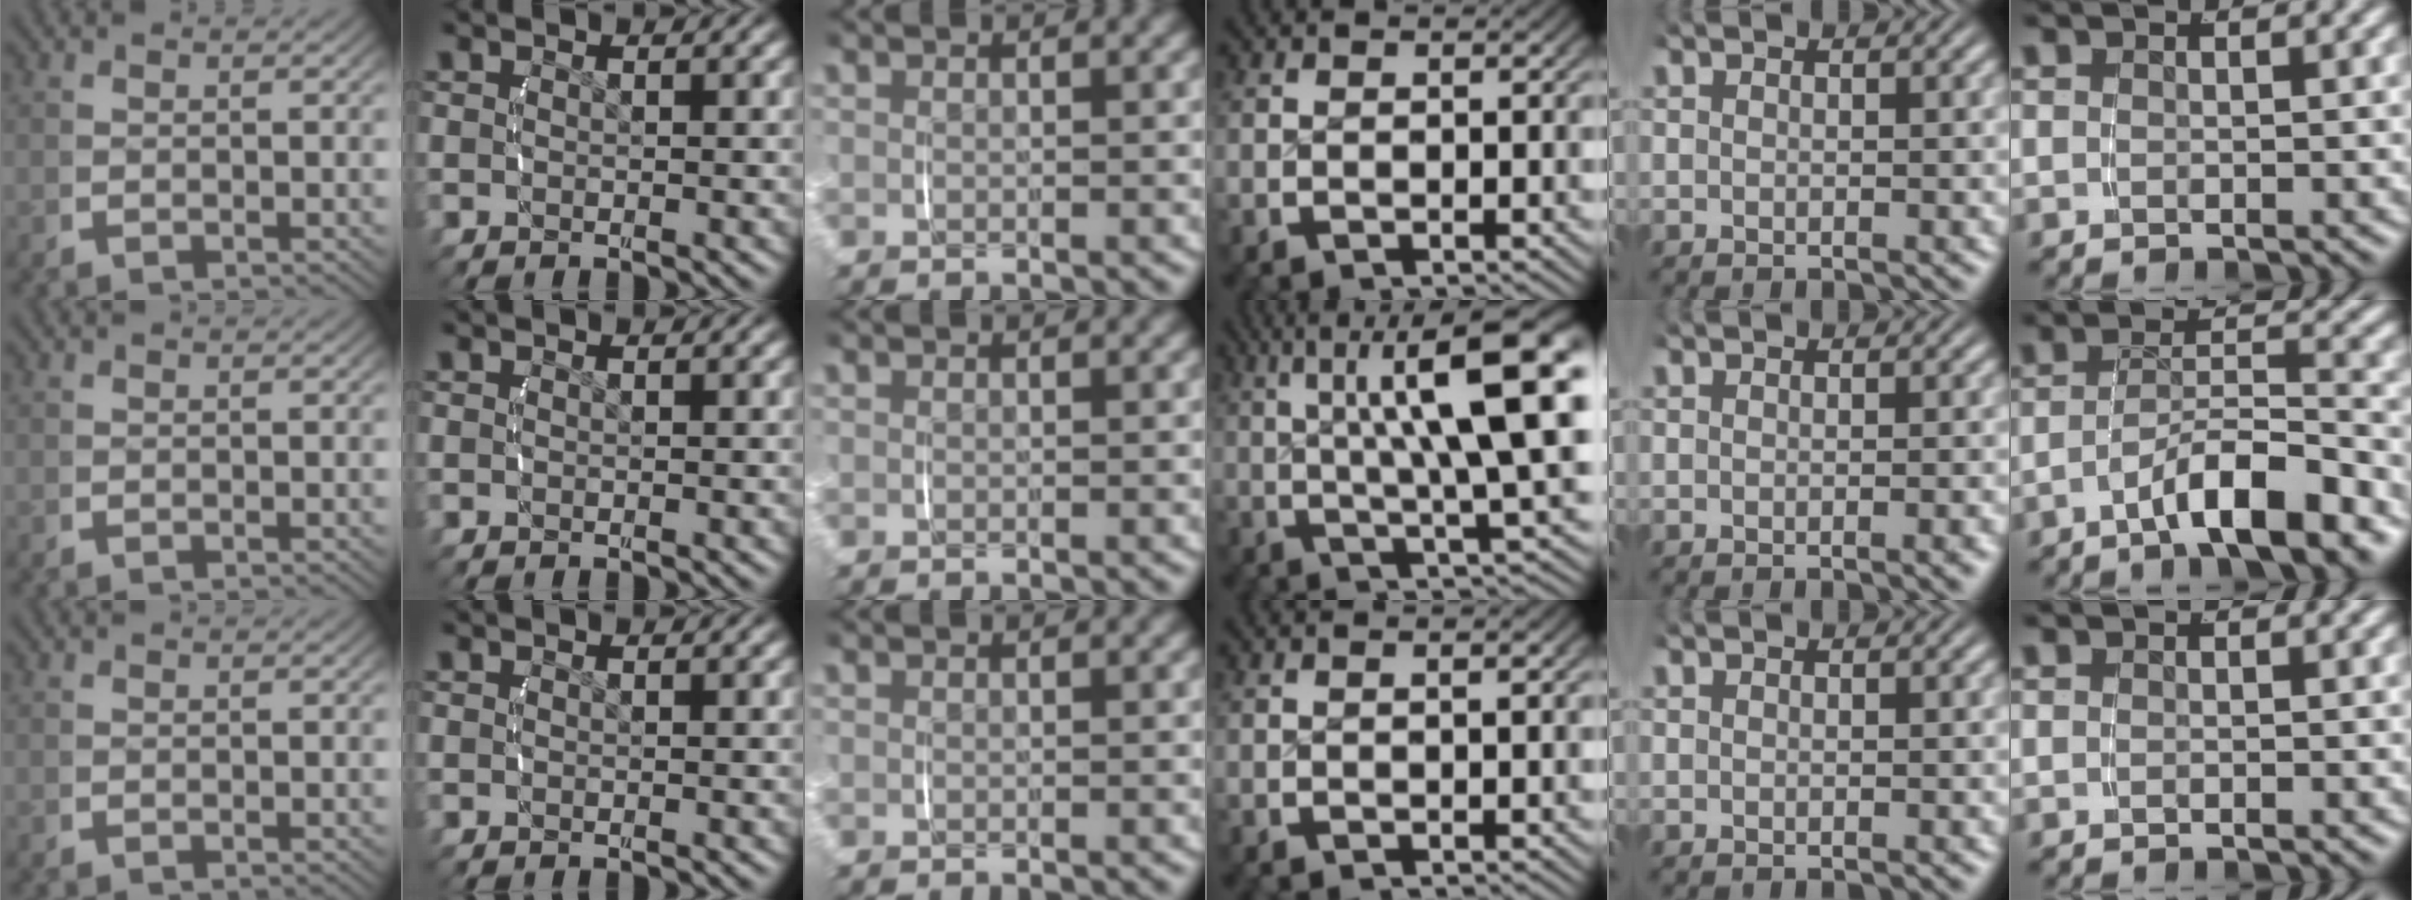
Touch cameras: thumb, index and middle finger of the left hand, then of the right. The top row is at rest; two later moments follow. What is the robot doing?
{"motion": "lift_and_place", "object": "measuring cup"}